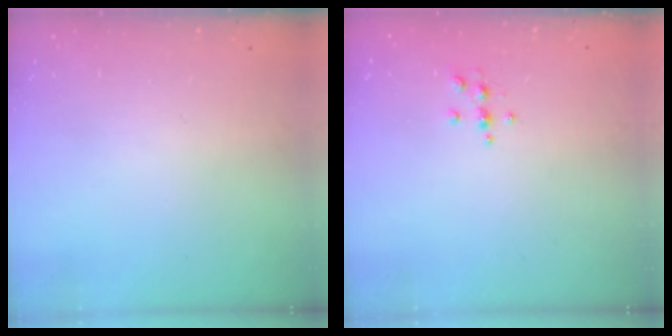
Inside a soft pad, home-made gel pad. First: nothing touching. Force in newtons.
{"total": 4.2, "press": 4.2, "slide": 0.4}